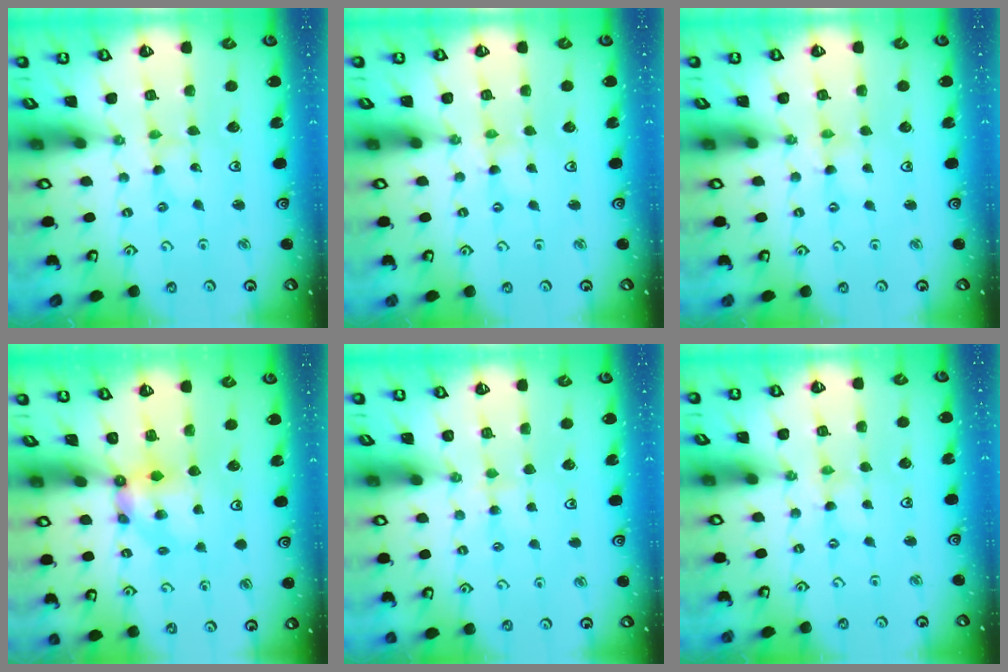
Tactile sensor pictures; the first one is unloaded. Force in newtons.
{"total": 0.0}
{"total": 0.0}
{"total": 5.5, "press": 5.5, "slide": 0.3}
{"total": 2.5, "press": 2.5, "slide": 0.4}
{"total": 0.0}